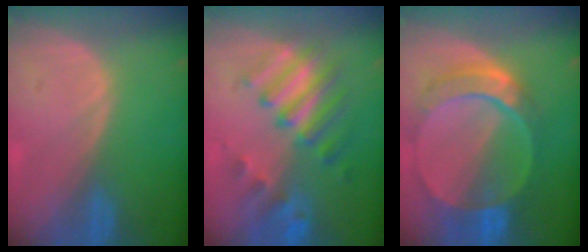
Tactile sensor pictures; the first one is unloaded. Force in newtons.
{"total": 8.8, "press": 8.1, "slide": 3.3}
{"total": 9.6, "press": 8.3, "slide": 4.7}